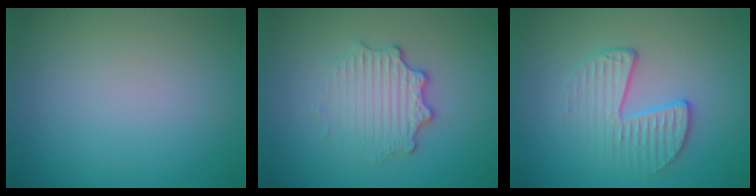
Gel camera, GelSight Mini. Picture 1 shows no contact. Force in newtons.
{"total": 3.3, "press": 2.6, "slide": 2.0}
{"total": 2.8, "press": 2.0, "slide": 1.9}